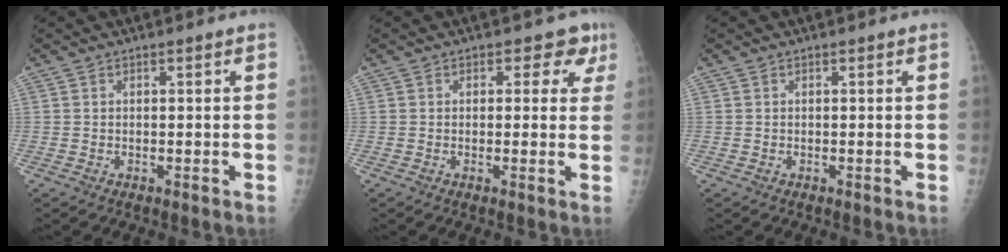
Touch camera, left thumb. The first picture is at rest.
{"total": 4.8, "force": [2.1, 3.5, 2.5], "torque": [0.019, -0.001, 0.013]}
{"total": 0.0}